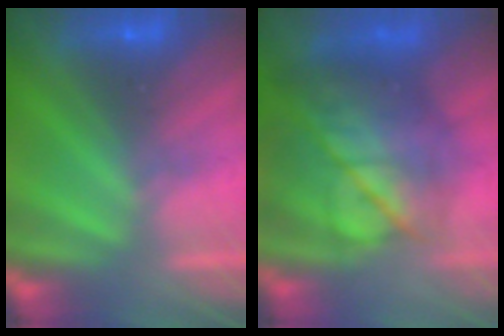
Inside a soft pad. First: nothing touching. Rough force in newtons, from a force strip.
{"total": 7.6}